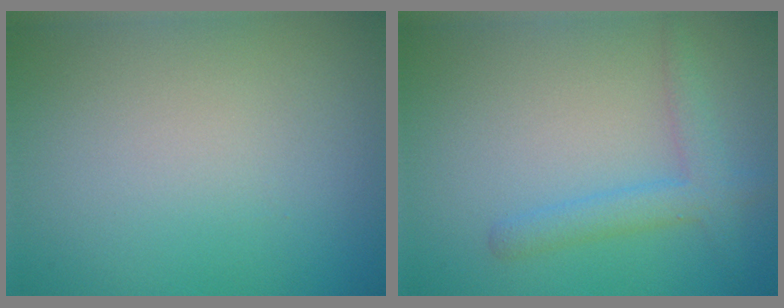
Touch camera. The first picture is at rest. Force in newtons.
{"total": 2.7, "press": 2.7, "slide": 0.1}